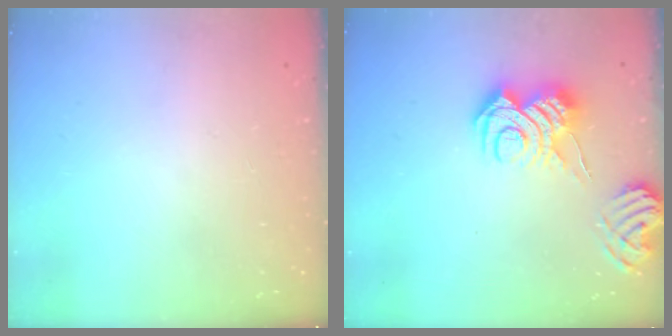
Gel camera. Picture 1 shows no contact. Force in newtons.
{"total": 10.7, "press": 10.6, "slide": 1.2}